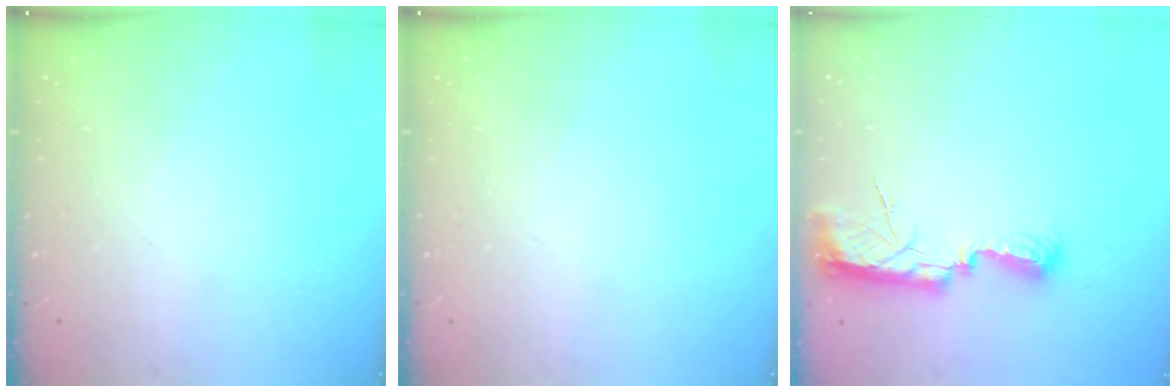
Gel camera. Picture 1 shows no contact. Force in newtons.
{"total": 0.0}
{"total": 10.0, "press": 8.9, "slide": 4.5}